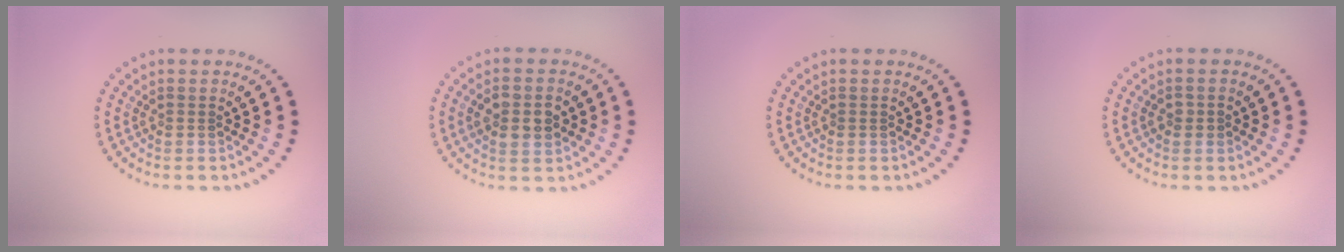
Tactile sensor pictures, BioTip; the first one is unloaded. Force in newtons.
{"total": 2.8, "press": 2.8, "slide": 0.1}
{"total": 0.0}
{"total": 0.8, "press": 0.8, "slide": 0.1}